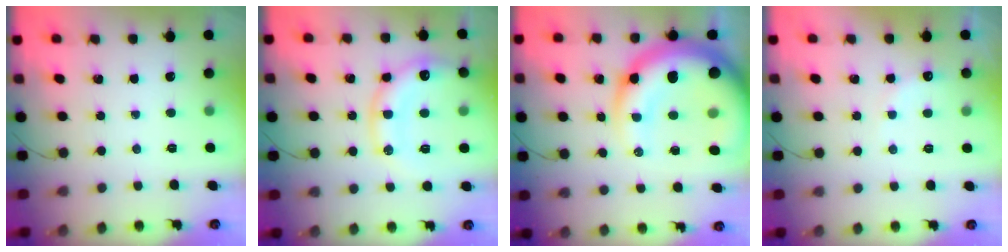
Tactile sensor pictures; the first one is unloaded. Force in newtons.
{"total": 17.1, "press": 16.8, "slide": 2.9}
{"total": 23.7, "press": 23.1, "slide": 5.1}
{"total": 7.2, "press": 7.1, "slide": 1.1}